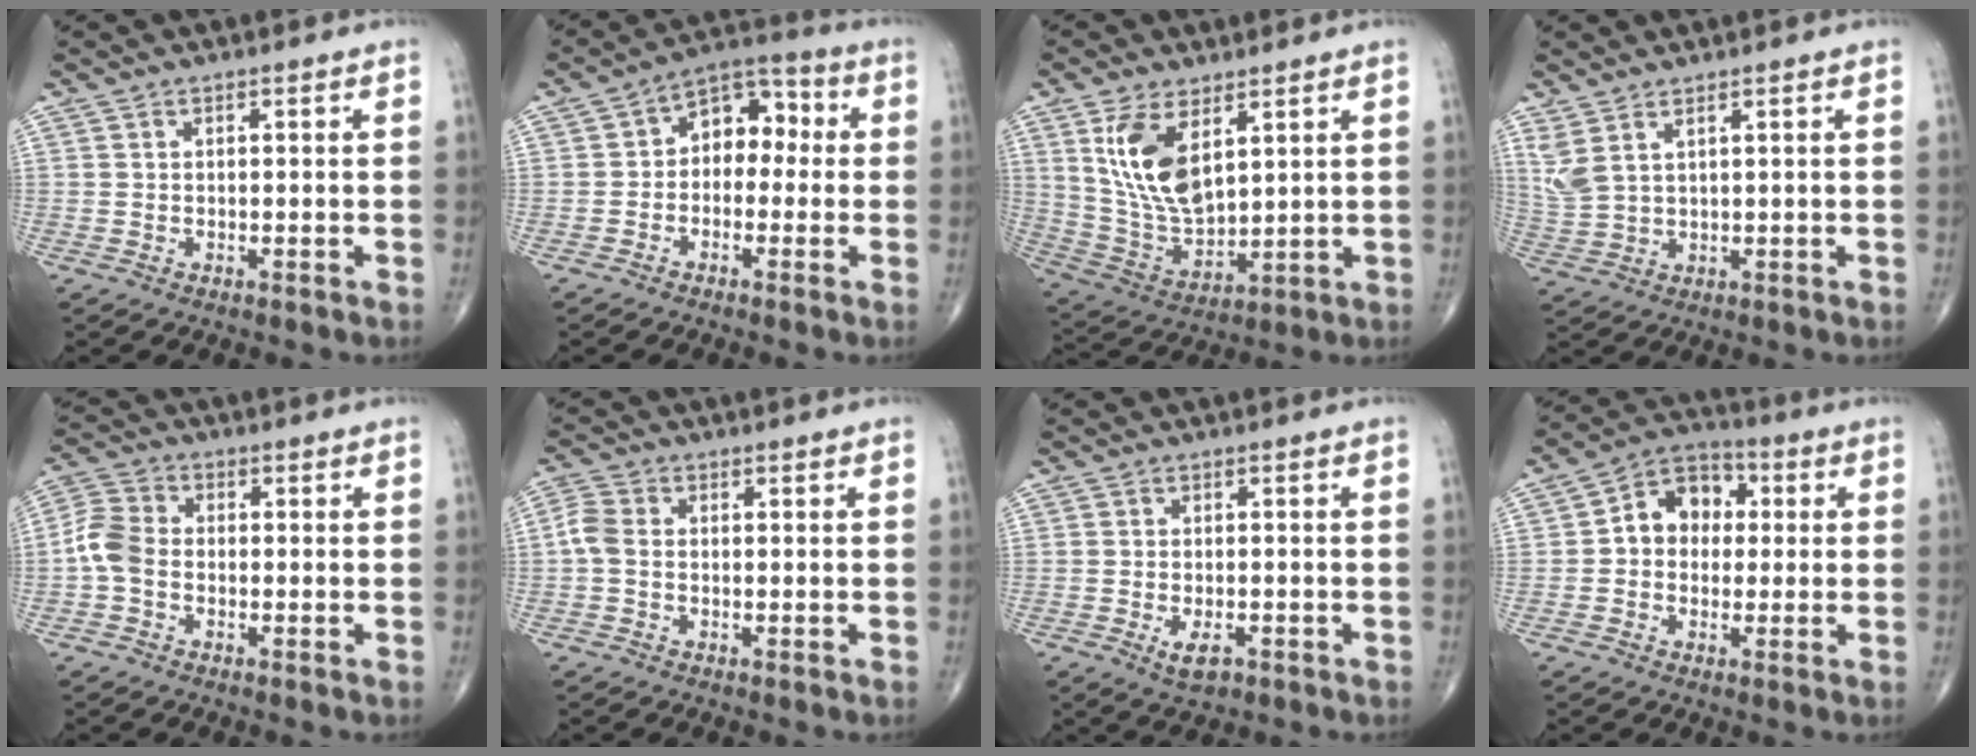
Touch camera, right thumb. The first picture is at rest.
{"total": 9.0, "force": [0.0, 6.3, 6.4], "torque": [-0.056, 0.040, -0.019]}
{"total": 13.3, "force": [5.3, 6.6, 10.2], "torque": [-0.190, -0.024, 0.121]}
{"total": 4.8, "force": [2.8, 1.7, 3.5], "torque": [-0.087, -0.009, 0.069]}
{"total": 5.8, "force": [-1.2, 4.3, 3.8], "torque": [-0.076, 0.016, -0.038]}
{"total": 3.6, "force": [-0.4, 2.6, 2.6], "torque": [-0.061, 0.007, -0.019]}
{"total": 3.8, "force": [-1.7, 1.8, 2.9], "torque": [-0.047, 0.000, -0.024]}
{"total": 9.4, "force": [0.9, 7.4, 5.8], "torque": [-0.059, 0.027, 0.002]}